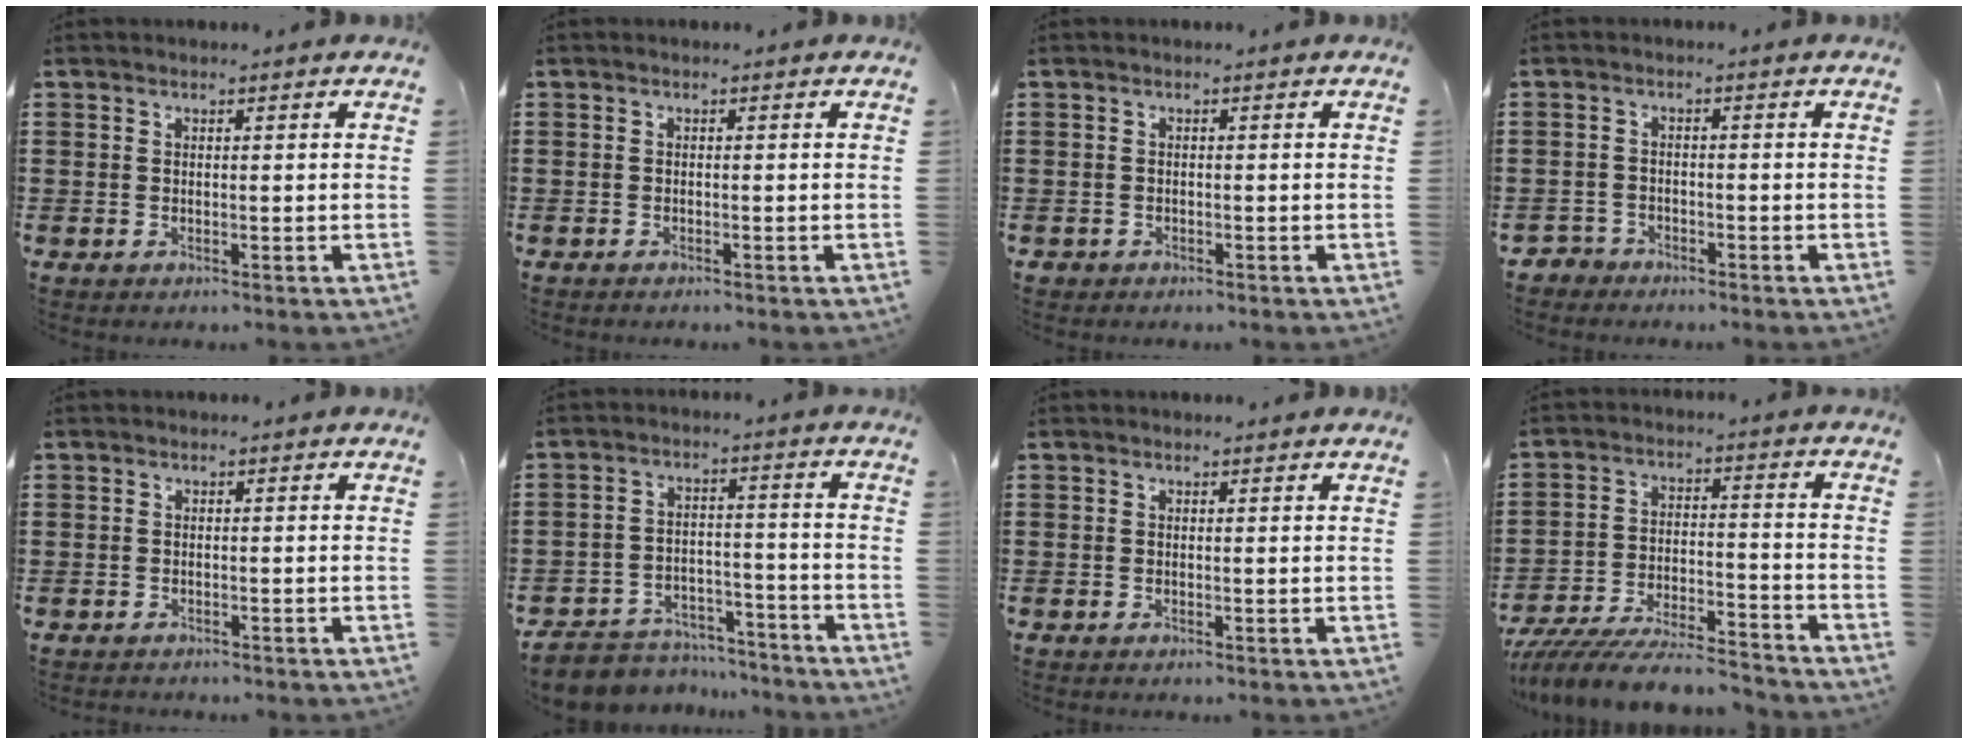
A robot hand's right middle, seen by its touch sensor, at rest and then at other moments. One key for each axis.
{"total": 0.5, "fx": -0.5, "fy": 0.1, "fz": 0.1, "tx": -0.003, "ty": -0.003, "tz": -0.010}
{"total": 0.8, "fx": -0.6, "fy": 0.5, "fz": 0.0, "tx": -0.004, "ty": 0.001, "tz": -0.015}
{"total": 2.2, "fx": -2.1, "fy": 0.7, "fz": -0.1, "tx": -0.014, "ty": -0.004, "tz": -0.048}
{"total": 0.7, "fx": -0.6, "fy": 0.3, "fz": -0.2, "tx": 0.002, "ty": 0.004, "tz": -0.015}
{"total": 6.3, "fx": -6.0, "fy": 1.7, "fz": 0.6, "tx": -0.014, "ty": 0.014, "tz": -0.120}
{"total": 0.0}
{"total": 8.9, "fx": -8.4, "fy": 1.0, "fz": 2.8, "tx": -0.047, "ty": 0.015, "tz": -0.162}